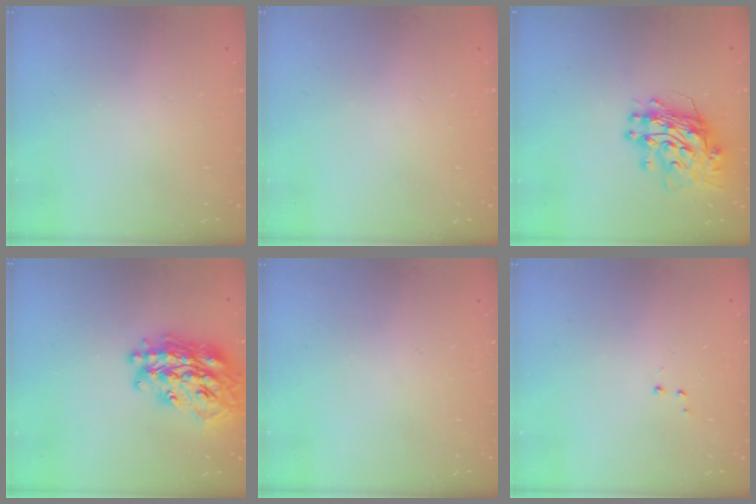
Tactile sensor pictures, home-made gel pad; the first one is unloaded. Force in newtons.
{"total": 0.0}
{"total": 12.9, "press": 12.8, "slide": 1.3}
{"total": 27.4, "press": 27.3, "slide": 2.4}
{"total": 0.0}
{"total": 3.0, "press": 2.9, "slide": 0.7}